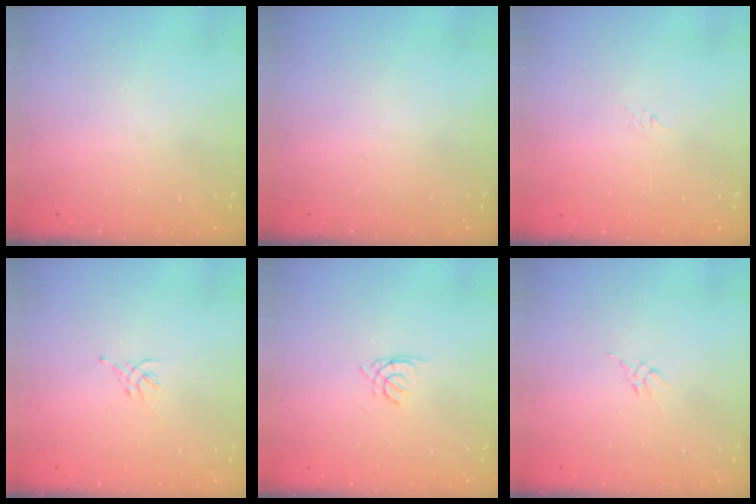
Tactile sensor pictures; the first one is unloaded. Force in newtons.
{"total": 0.0}
{"total": 2.8, "press": 2.7, "slide": 0.6}
{"total": 1.5, "press": 1.4, "slide": 0.6}
{"total": 0.5, "press": 0.4, "slide": 0.3}
{"total": 2.6, "press": 2.5, "slide": 0.7}